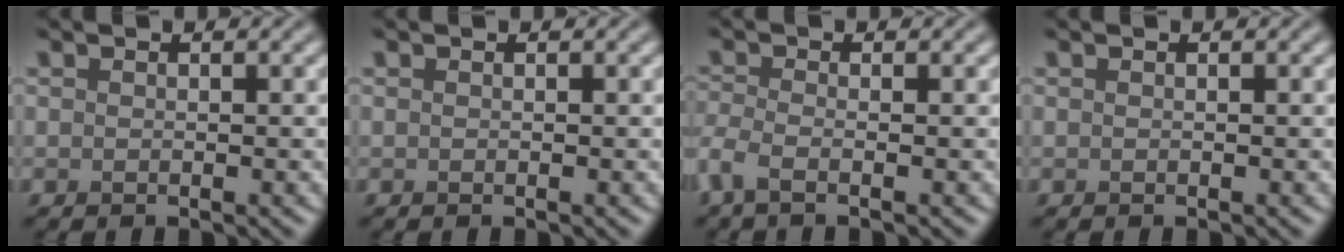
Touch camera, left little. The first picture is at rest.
{"total": 0.0}
{"total": 2.2, "force": [-1.3, 0.7, 1.6], "torque": [-0.042, -0.012, -0.038]}
{"total": 0.0}